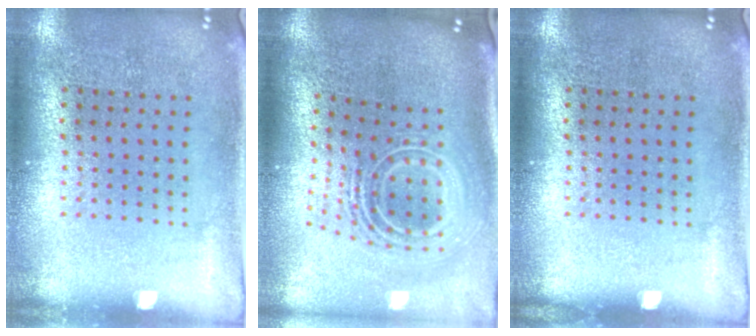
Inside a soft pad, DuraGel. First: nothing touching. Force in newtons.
{"total": 2.8, "press": 1.9, "slide": 2.1}
{"total": 0.0}